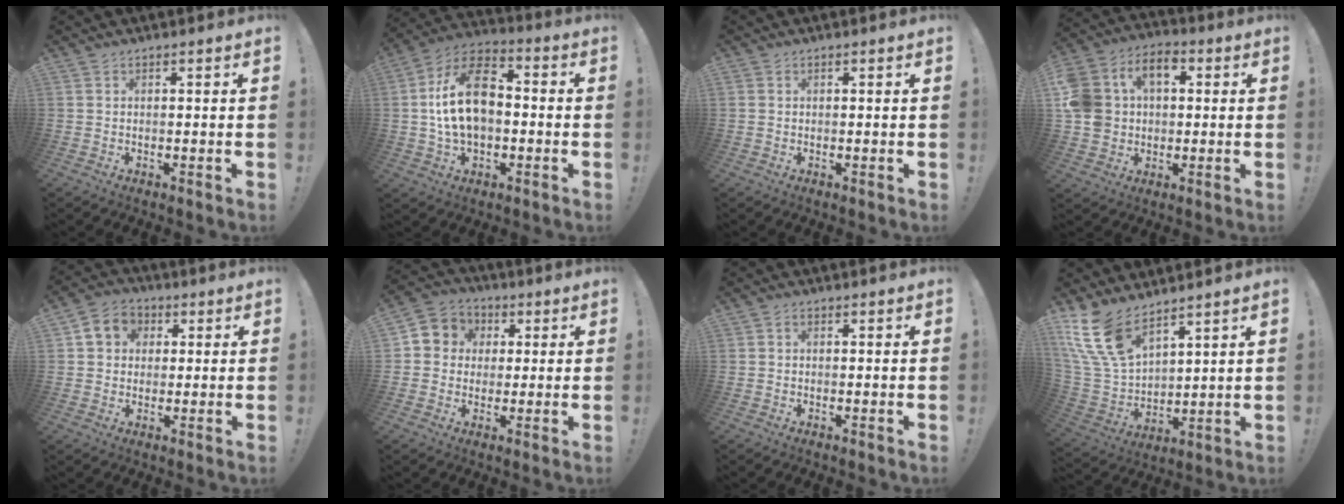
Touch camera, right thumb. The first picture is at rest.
{"total": 17.2, "force": [0.1, 11.2, 13.0], "torque": [-0.226, 0.020, 0.001]}
{"total": 0.6, "force": [0.3, 0.5, 0.1], "torque": [-0.008, 0.004, 0.008]}
{"total": 13.7, "force": [2.9, 11.2, 7.2], "torque": [-0.147, 0.004, 0.060]}
{"total": 7.5, "force": [1.7, 6.7, 2.9], "torque": [-0.040, 0.005, 0.037]}
{"total": 7.1, "force": [0.1, 6.9, 1.8], "torque": [-0.023, 0.012, 0.006]}
{"total": 0.7, "force": [0.0, 0.6, 0.3], "torque": [-0.011, 0.005, 0.001]}
{"total": 15.3, "force": [10.9, 7.3, 7.9], "torque": [-0.179, -0.069, 0.212]}